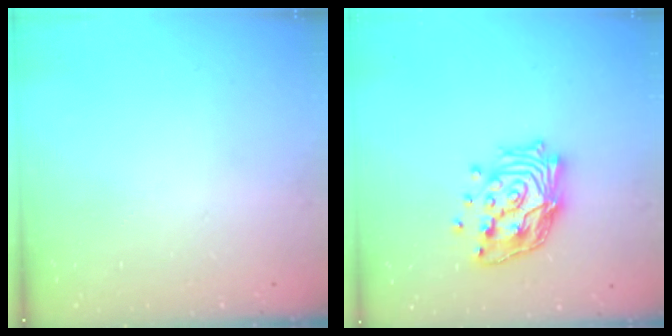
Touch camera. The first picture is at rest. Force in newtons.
{"total": 18.0, "press": 17.9, "slide": 2.4}